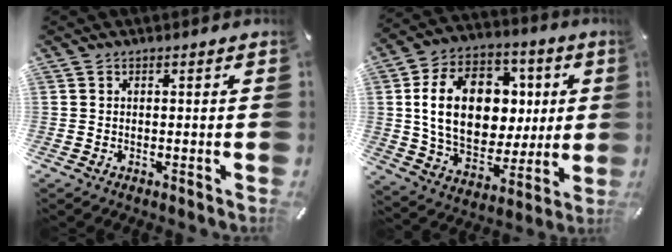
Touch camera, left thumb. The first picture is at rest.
{"total": 21.3, "force": [3.2, 15.6, 14.1], "torque": [-0.262, 0.003, 0.061]}